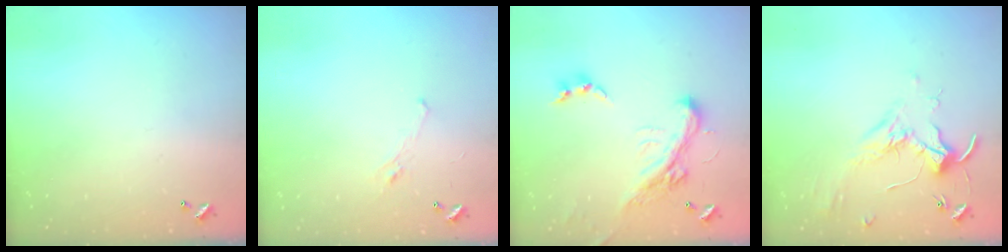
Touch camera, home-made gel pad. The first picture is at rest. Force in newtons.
{"total": 1.2, "press": 0.8, "slide": 0.9}
{"total": 5.5, "press": 5.3, "slide": 1.5}
{"total": 1.8, "press": 1.8, "slide": 0.4}